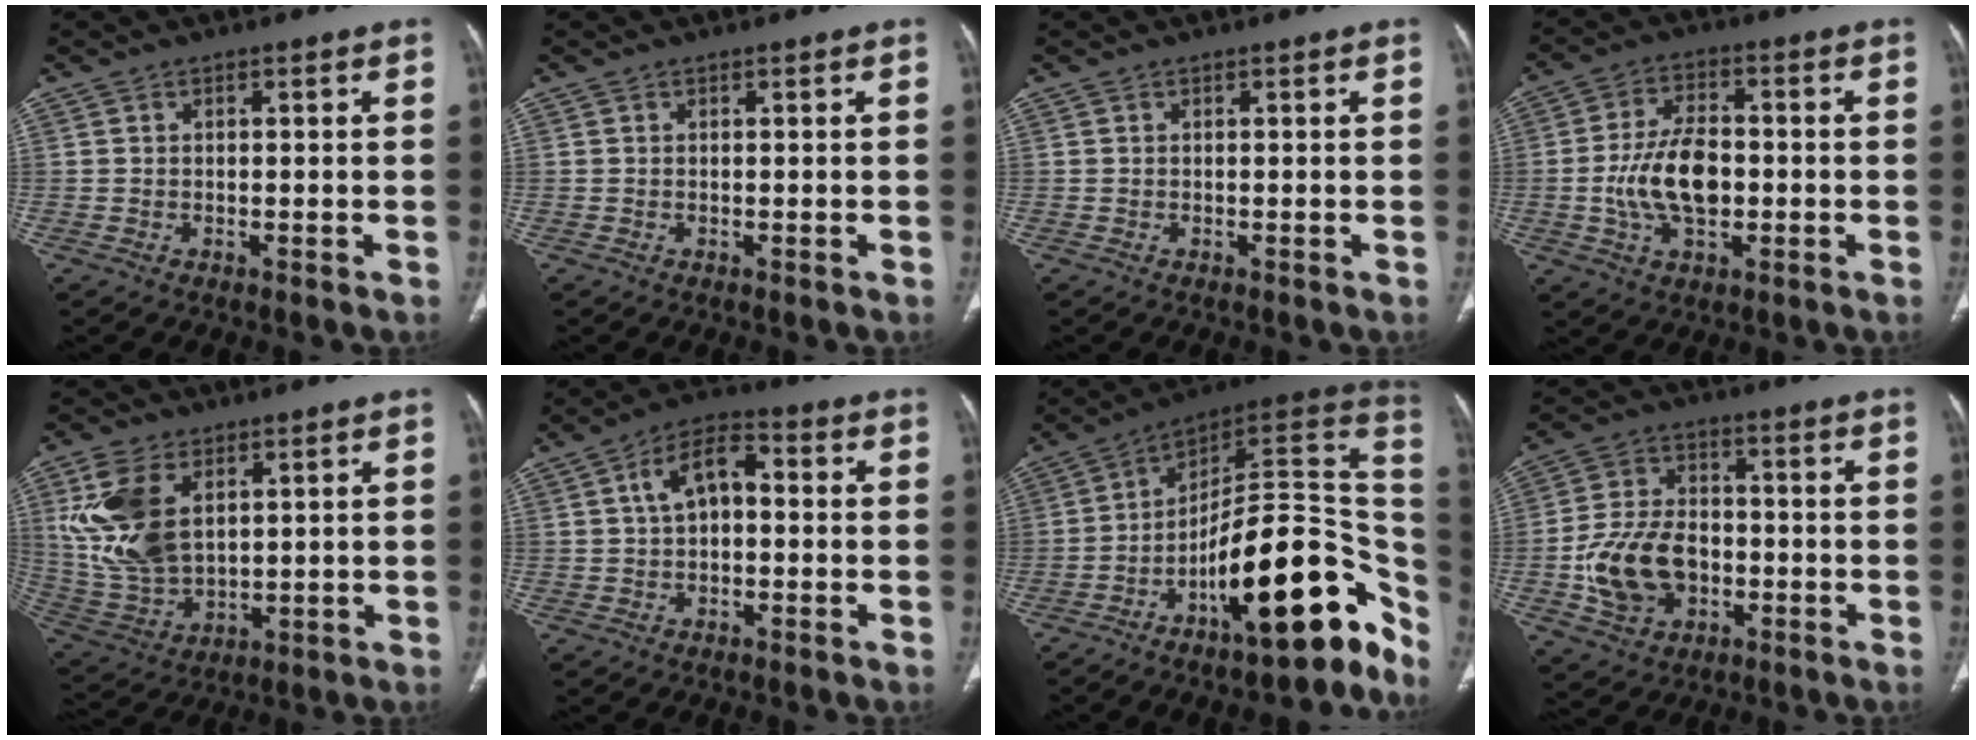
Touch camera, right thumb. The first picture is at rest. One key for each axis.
{"total": 0.0}
{"total": 0.0}
{"total": 11.4, "fx": -1.4, "fy": 6.5, "fz": 9.2, "tx": -0.164, "ty": 0.015, "tz": -0.025}
{"total": 14.7, "fx": 4.5, "fy": 8.9, "fz": 10.8, "tx": -0.218, "ty": -0.015, "tz": 0.104}
{"total": 8.2, "fx": 0.8, "fy": 4.7, "fz": 6.6, "tx": -0.104, "ty": 0.026, "tz": 0.003}
{"total": 27.3, "fx": -11.2, "fy": 9.9, "fz": 22.8, "tx": -0.226, "ty": 0.095, "tz": -0.161}
{"total": 13.4, "fx": -3.0, "fy": 9.6, "fz": 8.8, "tx": -0.152, "ty": 0.022, "tz": -0.048}